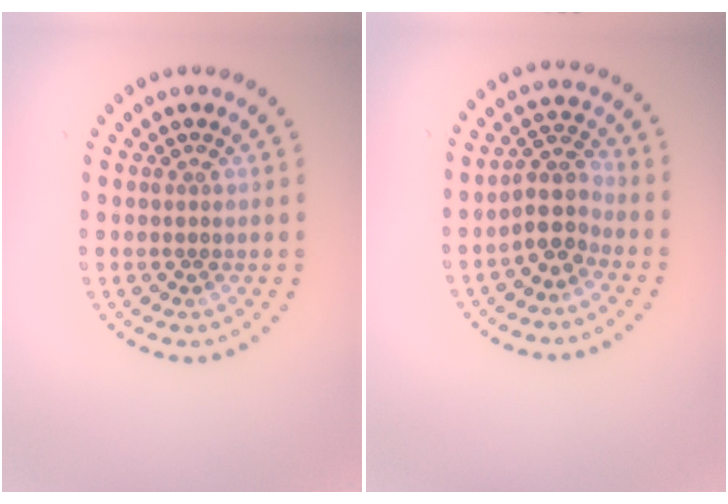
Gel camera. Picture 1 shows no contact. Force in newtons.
{"total": 3.2, "press": 2.6, "slide": 2.0}